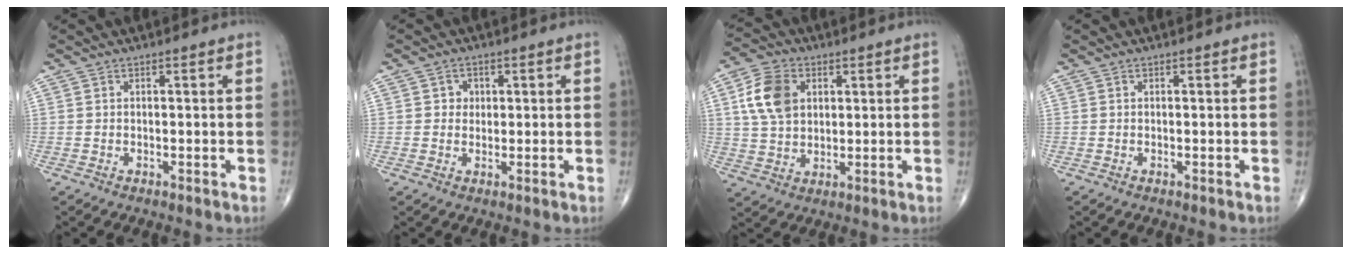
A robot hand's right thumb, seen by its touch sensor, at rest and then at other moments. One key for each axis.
{"total": 2.5, "fx": 0.5, "fy": 2.2, "fz": 0.9, "tx": 0.003, "ty": 0.001, "tz": 0.006}
{"total": 10.0, "fx": 2.8, "fy": 7.1, "fz": 6.5, "tx": -0.112, "ty": 0.001, "tz": 0.052}
{"total": 0.0}